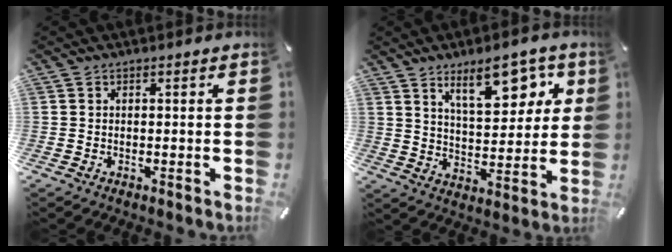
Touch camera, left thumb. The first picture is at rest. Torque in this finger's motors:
{"motor_torque": [2.02, 2.12, 1.43, -1.32, 0.41]}